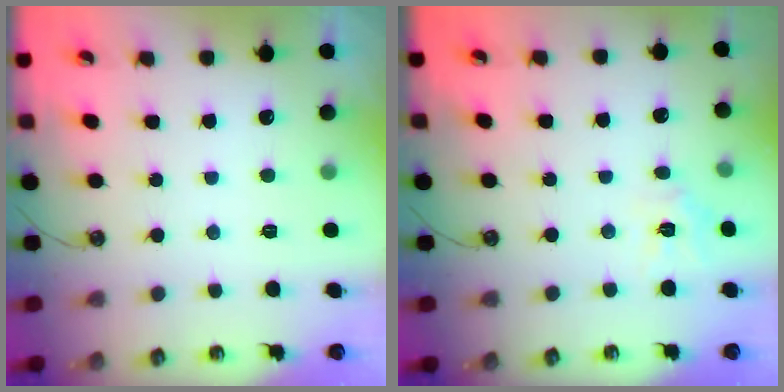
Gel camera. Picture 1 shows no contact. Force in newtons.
{"total": 6.3, "press": 6.2, "slide": 0.5}